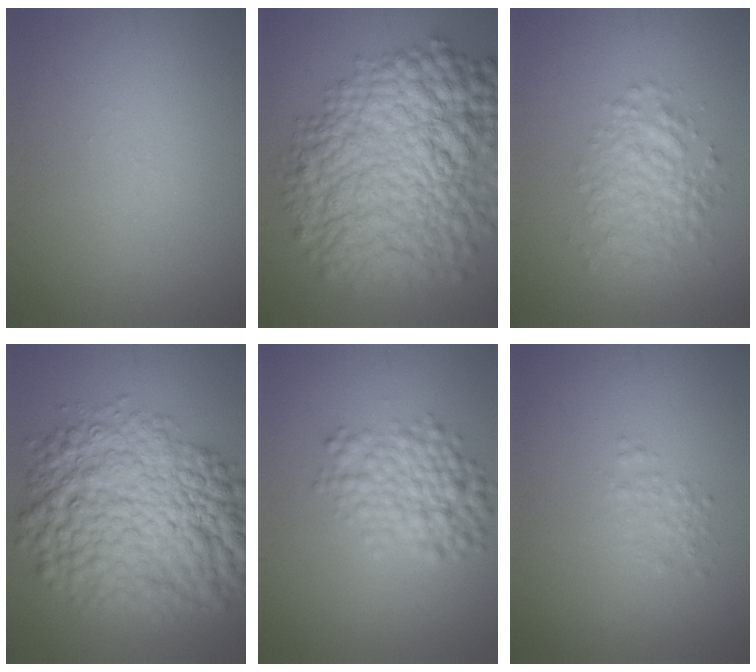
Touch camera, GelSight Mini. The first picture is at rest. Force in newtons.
{"total": 13.9, "press": 13.9, "slide": 0.3}
{"total": 3.7, "press": 3.7, "slide": 0.1}
{"total": 12.3, "press": 12.3, "slide": 0.2}
{"total": 4.4, "press": 4.3, "slide": 0.2}
{"total": 1.3, "press": 1.3, "slide": 0.0}